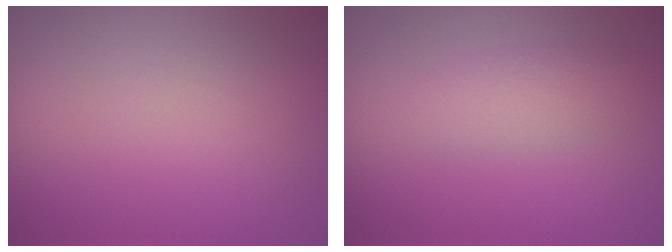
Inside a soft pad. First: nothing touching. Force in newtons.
{"total": 2.2, "press": 2.2, "slide": 0.1}